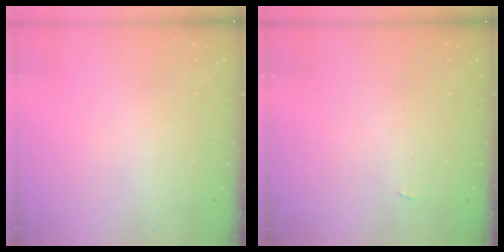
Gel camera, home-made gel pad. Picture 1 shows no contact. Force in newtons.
{"total": 2.2, "press": 2.2, "slide": 0.3}